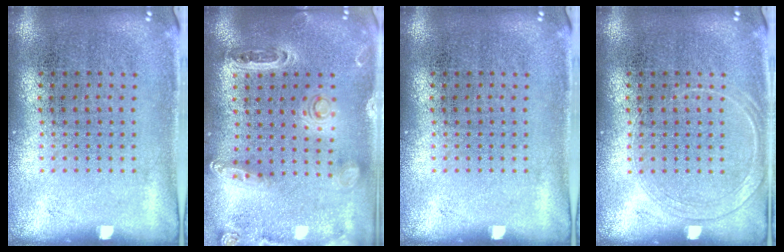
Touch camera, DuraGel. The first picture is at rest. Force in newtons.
{"total": 1.3, "press": 1.2, "slide": 0.2}
{"total": 0.0}
{"total": 1.2, "press": 1.2, "slide": 0.2}